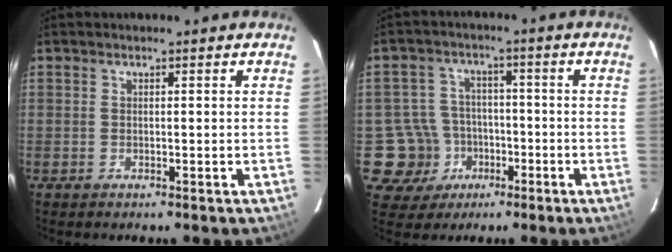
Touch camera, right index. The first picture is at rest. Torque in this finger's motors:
{"motor_torque": [-0.17, -0.11, -0.99, -0.21]}